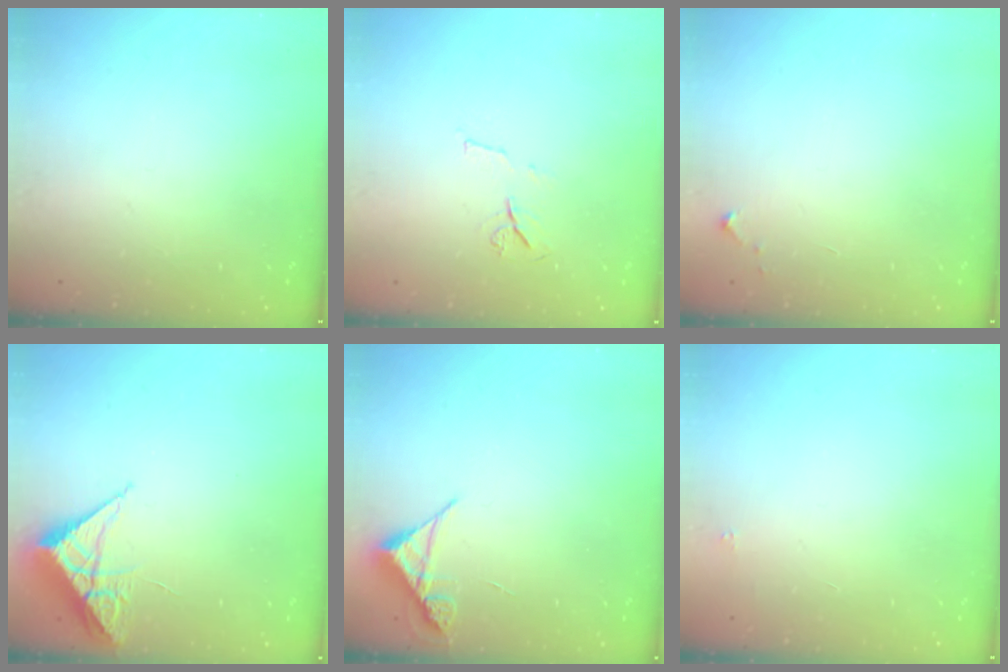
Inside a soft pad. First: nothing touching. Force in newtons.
{"total": 6.5, "press": 6.5, "slide": 0.8}
{"total": 2.6, "press": 2.6, "slide": 0.4}
{"total": 7.0, "press": 7.0, "slide": 0.3}
{"total": 4.9, "press": 4.9, "slide": 0.4}
{"total": 1.8, "press": 1.7, "slide": 0.1}